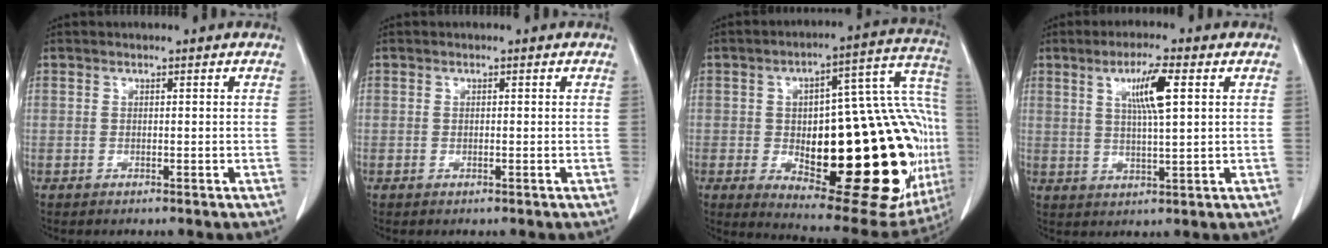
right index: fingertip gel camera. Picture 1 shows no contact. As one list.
[{"total": 0.0}, {"total": 36.3, "force": [-5.6, 12.2, 33.8], "torque": [-0.405, 0.028, -0.059]}, {"total": 6.8, "force": [2.4, 0.4, 6.3], "torque": [-0.114, 0.001, 0.041]}]